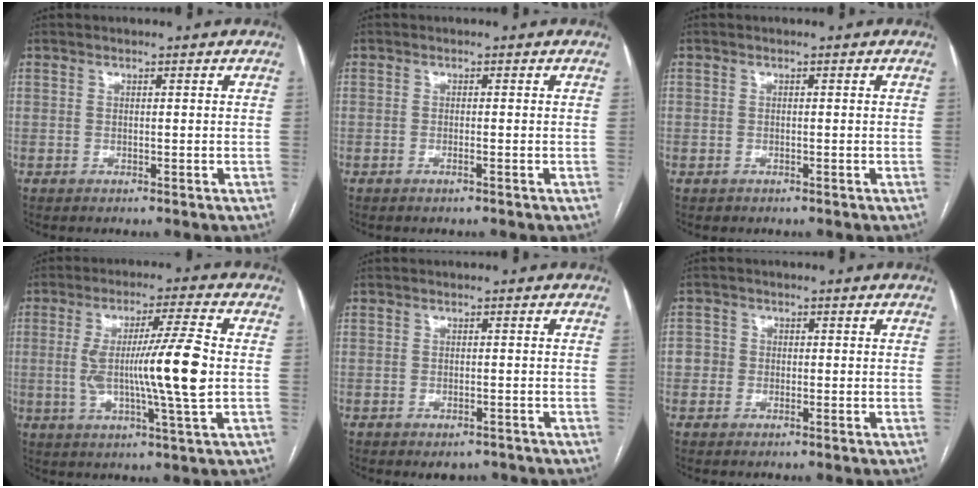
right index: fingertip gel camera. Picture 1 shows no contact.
{"total": 0.7, "force": [-0.4, -0.1, 0.6], "torque": [-0.013, -0.001, -0.005]}
{"total": 0.9, "force": [-0.3, 0.8, -0.1], "torque": [-0.002, 0.006, -0.004]}
{"total": 12.6, "force": [-0.2, -0.5, 12.6], "torque": [-0.228, 0.000, -0.006]}
{"total": 2.6, "force": [-2.0, 1.1, 1.1], "torque": [-0.009, -0.001, -0.020]}
{"total": 2.6, "force": [-0.4, 2.6, 0.5], "torque": [0.003, 0.013, -0.010]}